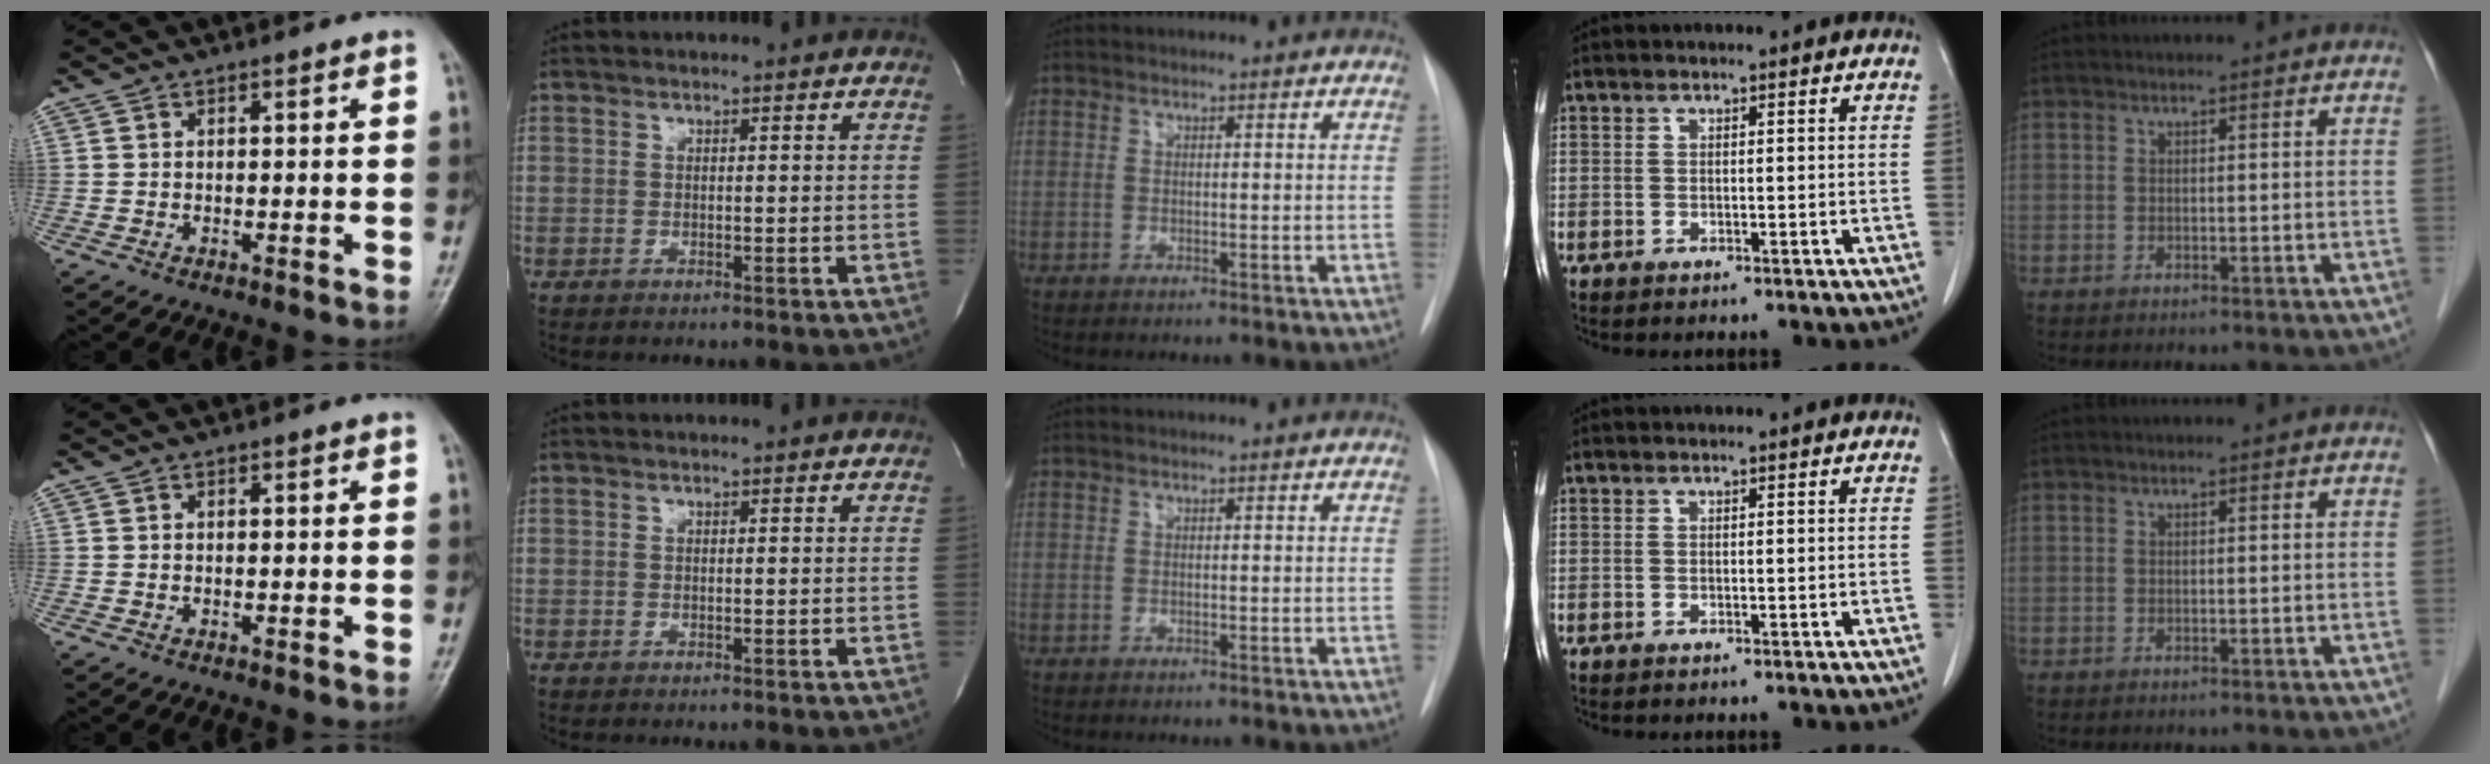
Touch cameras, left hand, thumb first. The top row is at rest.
{}